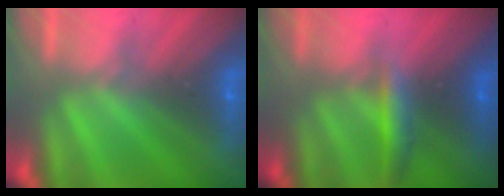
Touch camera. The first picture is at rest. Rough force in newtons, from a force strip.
{"total": 2.8}